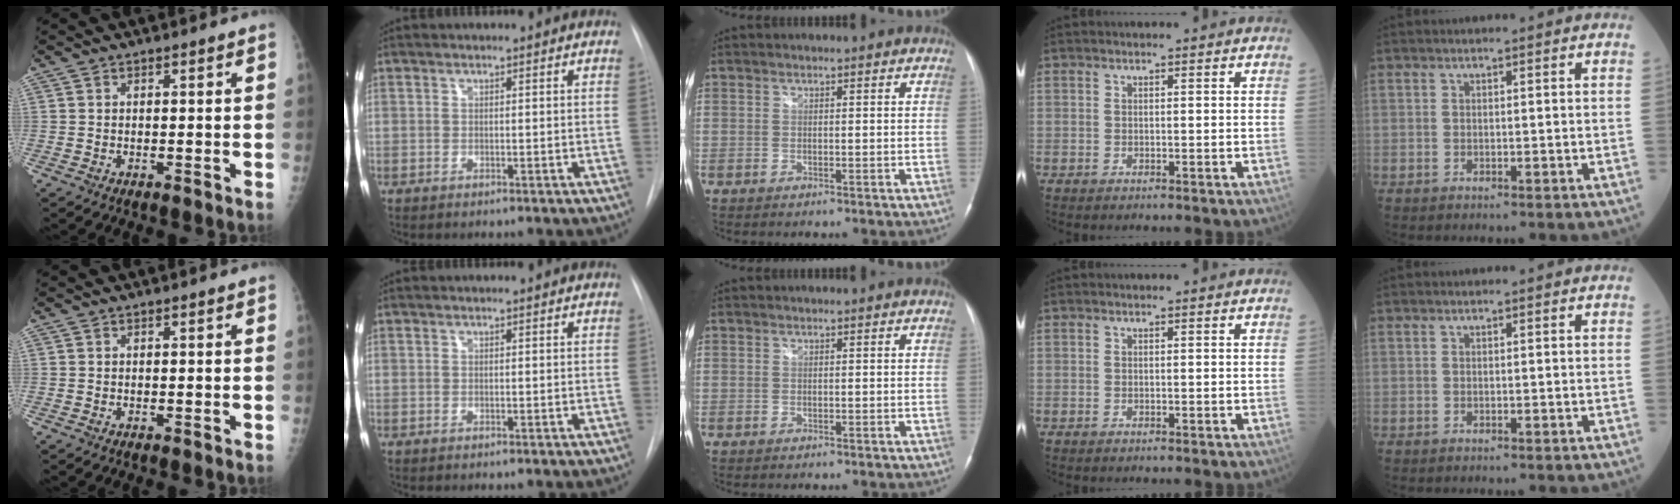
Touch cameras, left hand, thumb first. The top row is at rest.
{}